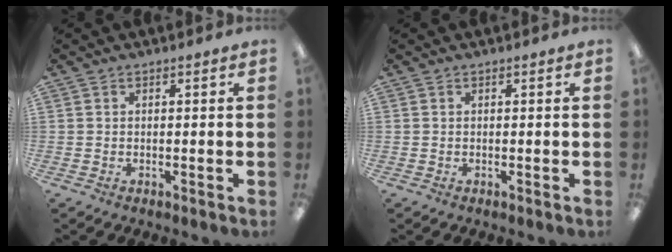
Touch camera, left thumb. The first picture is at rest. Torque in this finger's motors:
{"motor_torque": [0.00, 0.00, 0.06, 0.07, 0.00]}